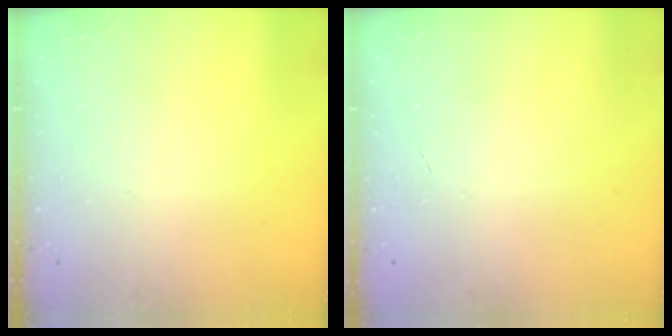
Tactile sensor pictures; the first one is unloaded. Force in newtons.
{"total": 0.0}